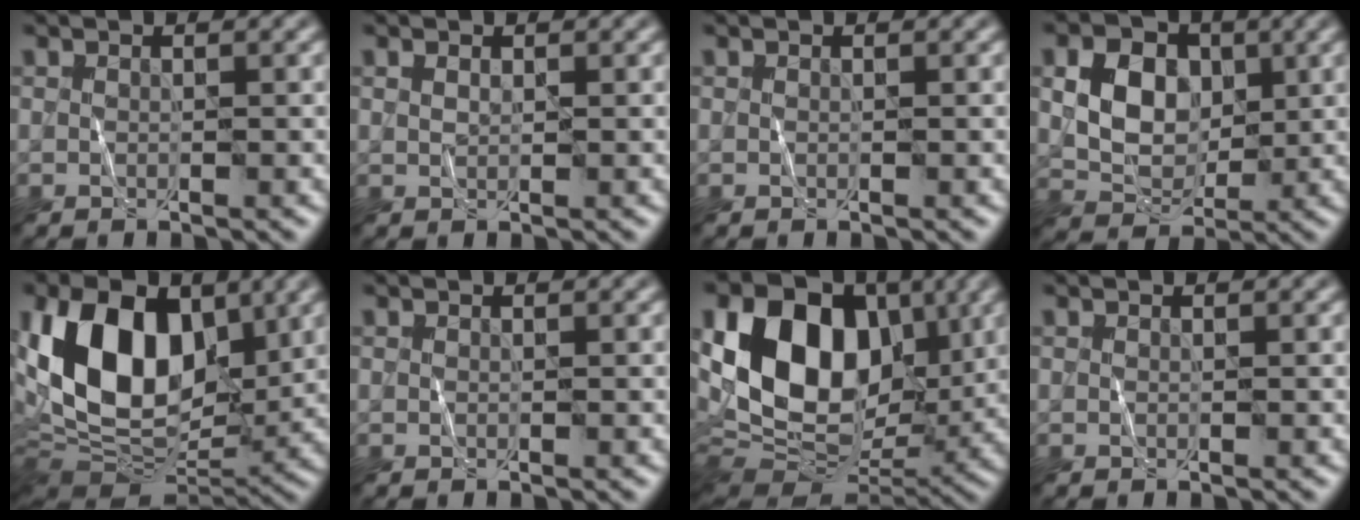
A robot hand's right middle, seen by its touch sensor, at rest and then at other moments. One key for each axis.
{"total": 0.7, "fx": 0.4, "fy": 0.3, "fz": 0.5, "tx": -0.012, "ty": 0.000, "tz": 0.008}
{"total": 0.0}
{"total": 5.5, "fx": 1.1, "fy": 4.2, "fz": 3.5, "tx": -0.067, "ty": -0.001, "tz": 0.018}
{"total": 14.5, "fx": 2.6, "fy": 9.3, "fz": 10.8, "tx": -0.203, "ty": 0.006, "tz": 0.036}
{"total": 0.0}
{"total": 14.5, "fx": 3.6, "fy": 9.9, "fz": 9.9, "tx": -0.173, "ty": 0.013, "tz": 0.057}
{"total": 0.0}